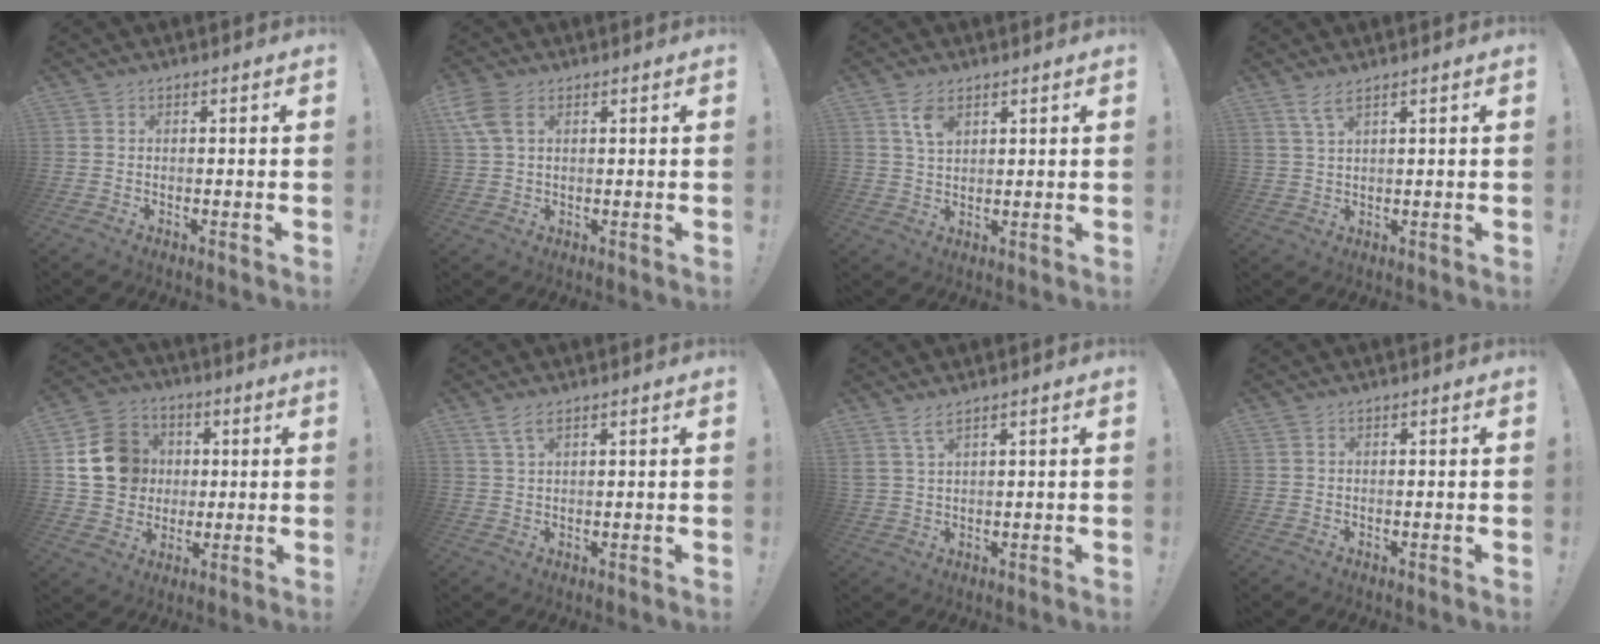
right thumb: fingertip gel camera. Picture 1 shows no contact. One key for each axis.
{"total": 6.7, "fx": 2.8, "fy": 4.0, "fz": 4.5, "tx": -0.097, "ty": -0.005, "tz": 0.053}
{"total": 5.4, "fx": 3.1, "fy": 2.9, "fz": 3.4, "tx": -0.050, "ty": -0.016, "tz": 0.054}
{"total": 4.5, "fx": 3.1, "fy": 0.8, "fz": 3.2, "tx": -0.073, "ty": -0.007, "tz": 0.059}
{"total": 15.1, "fx": 2.3, "fy": 13.4, "fz": 6.5, "tx": -0.089, "ty": 0.007, "tz": 0.056}
{"total": 3.8, "fx": 2.5, "fy": 1.0, "fz": 2.7, "tx": -0.056, "ty": -0.005, "tz": 0.046}
{"total": 4.2, "fx": 3.0, "fy": 0.4, "fz": 2.8, "tx": -0.067, "ty": -0.009, "tz": 0.057}
{"total": 0.0}